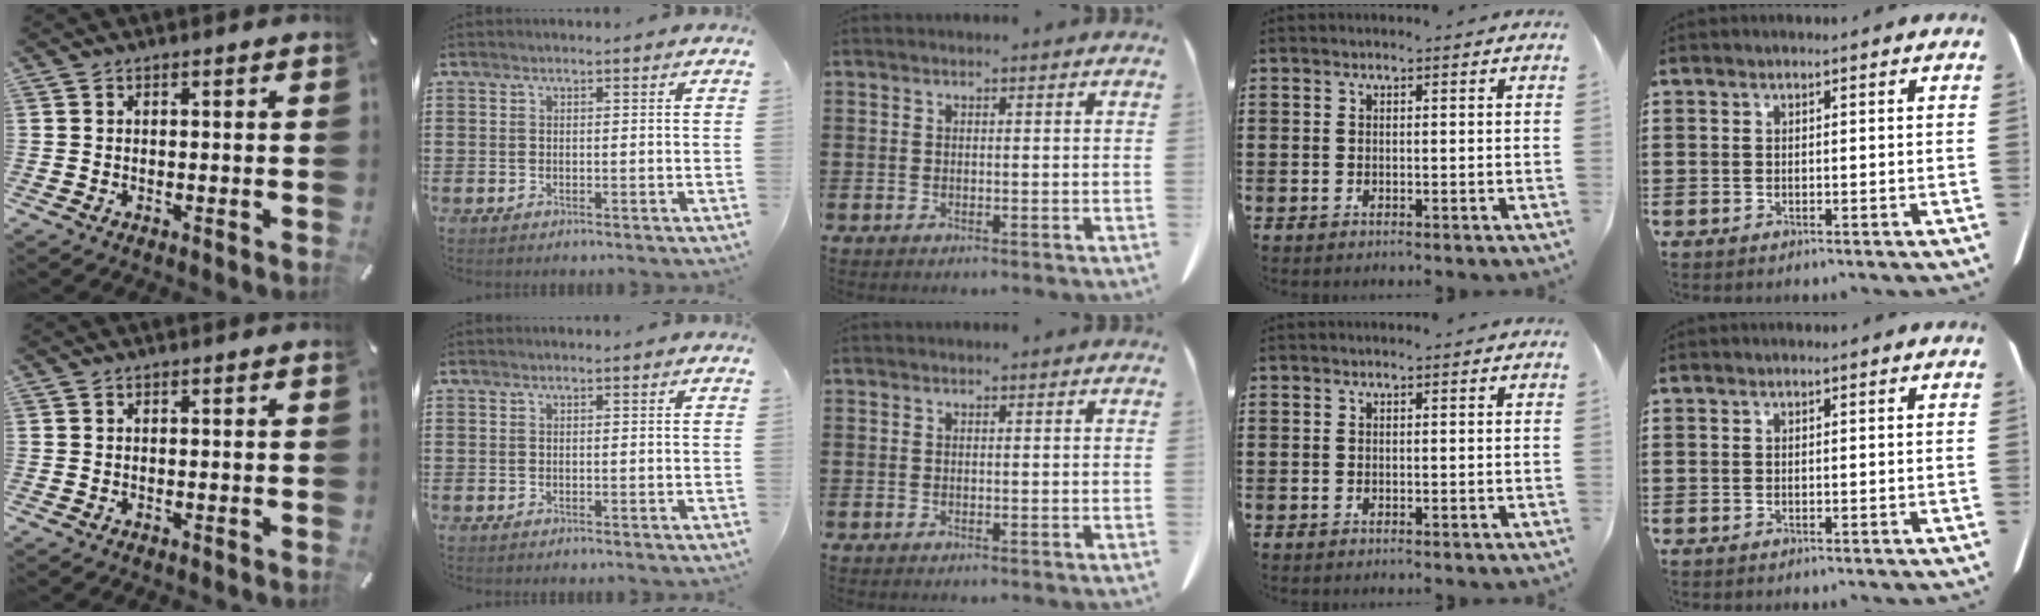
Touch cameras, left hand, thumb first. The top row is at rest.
{}